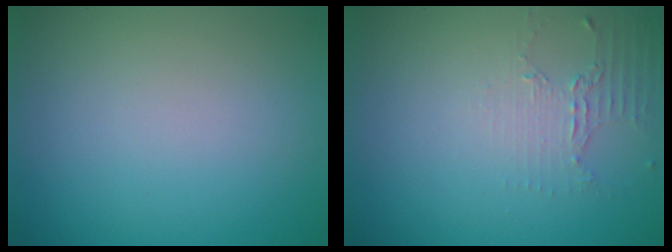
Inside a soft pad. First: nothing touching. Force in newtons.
{"total": 2.1, "press": 1.5, "slide": 1.4}